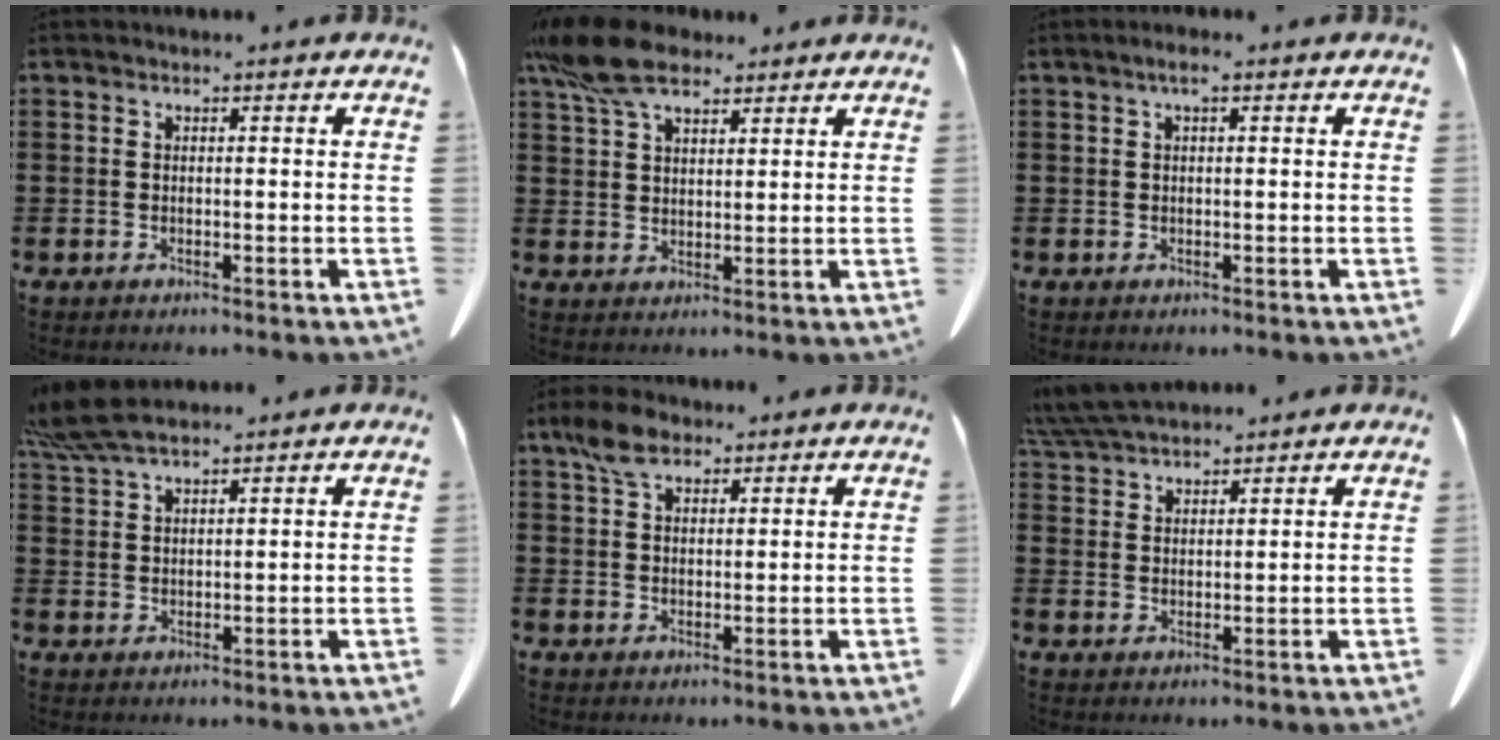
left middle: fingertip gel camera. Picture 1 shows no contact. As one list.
[{"total": 9.3, "force": [6.7, 3.7, 5.2], "torque": [-0.128, -0.008, 0.127]}, {"total": 1.5, "force": [0.5, 0.3, 1.4], "torque": [-0.028, 0.002, 0.009]}, {"total": 6.6, "force": [5.6, 1.3, 3.3], "torque": [-0.086, -0.012, 0.104]}, {"total": 5.1, "force": [3.4, 2.7, 2.6], "torque": [-0.063, 0.009, 0.064]}, {"total": 6.0, "force": [5.6, 1.1, 1.9], "torque": [-0.055, -0.012, 0.107]}]